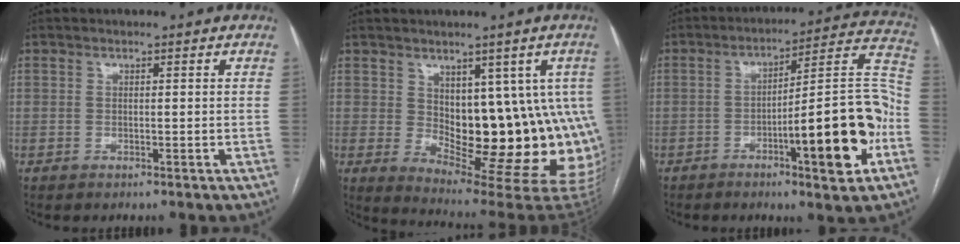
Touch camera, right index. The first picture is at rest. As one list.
[{"total": 15.9, "force": [1.8, 7.2, 14.0], "torque": [-0.137, -0.006, 0.041]}, {"total": 17.4, "force": [-5.9, 2.1, 16.2], "torque": [-0.211, 0.023, -0.080]}]